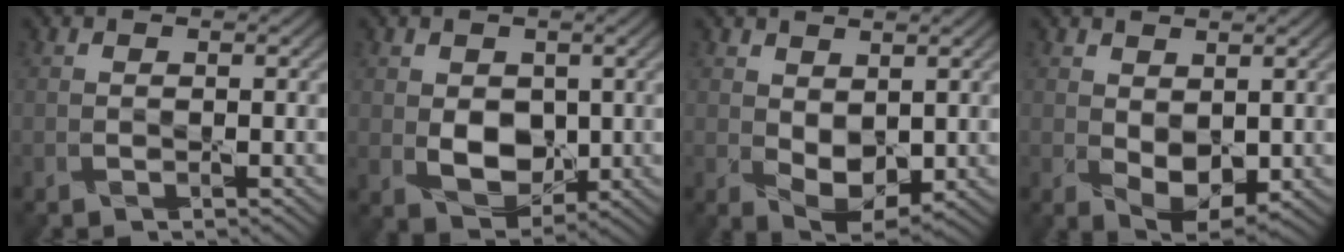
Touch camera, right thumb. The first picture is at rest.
{"total": 5.6, "force": [0.3, 4.1, 3.8], "torque": [-0.083, -0.014, 0.011]}
{"total": 4.8, "force": [0.8, 2.9, 3.7], "torque": [-0.078, -0.010, 0.021]}
{"total": 4.3, "force": [0.5, 2.6, 3.4], "torque": [-0.071, -0.011, 0.016]}